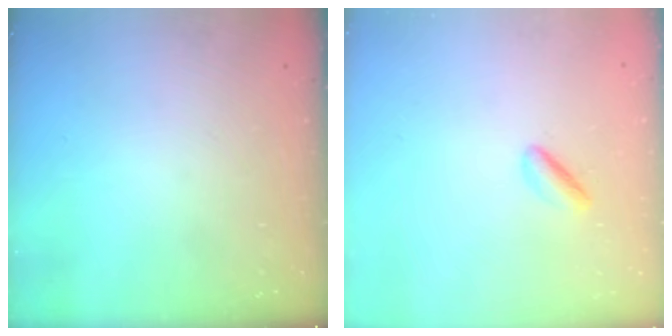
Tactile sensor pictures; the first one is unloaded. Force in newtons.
{"total": 2.4, "press": 2.4, "slide": 0.4}